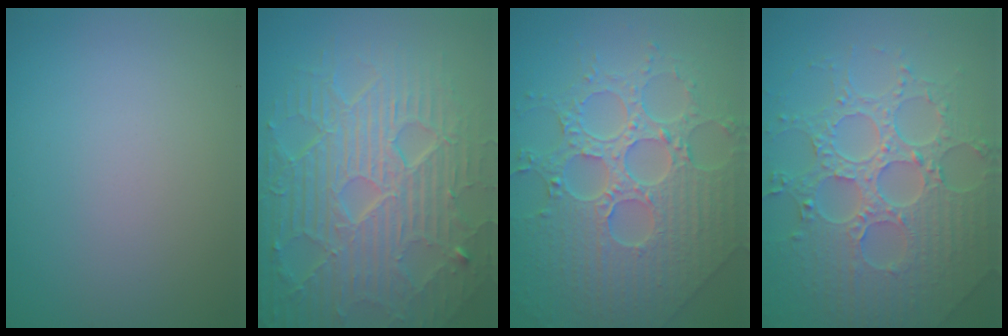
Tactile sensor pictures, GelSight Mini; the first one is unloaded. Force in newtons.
{"total": 10.6, "press": 6.8, "slide": 8.1}
{"total": 9.1, "press": 6.6, "slide": 6.2}
{"total": 8.1, "press": 5.9, "slide": 5.5}